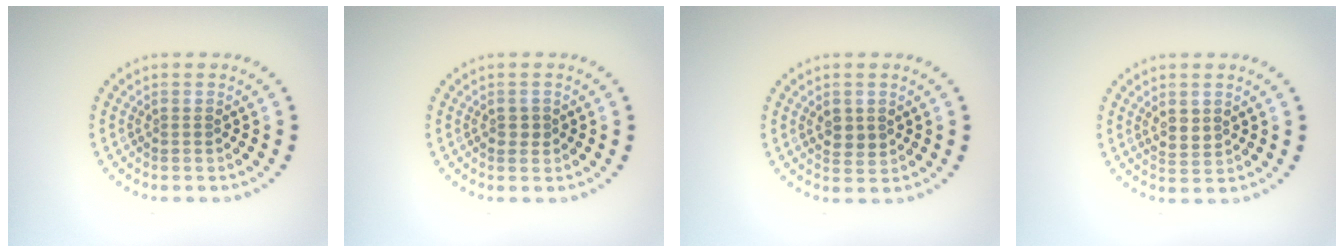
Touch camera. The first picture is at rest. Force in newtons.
{"total": 1.1, "press": 1.1, "slide": 0.2}
{"total": 1.8, "press": 1.7, "slide": 0.4}
{"total": 1.8, "press": 1.5, "slide": 0.9}